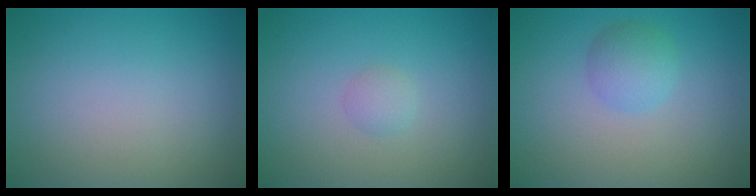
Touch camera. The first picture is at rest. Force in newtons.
{"total": 1.0, "press": 1.0, "slide": 0.1}
{"total": 2.2, "press": 2.2, "slide": 0.0}